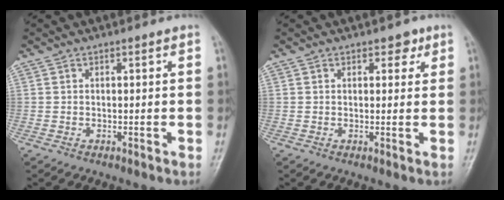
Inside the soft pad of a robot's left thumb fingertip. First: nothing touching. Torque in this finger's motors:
{"motor_torque": [-0.15, -0.05, -0.16, -0.24, -0.03]}